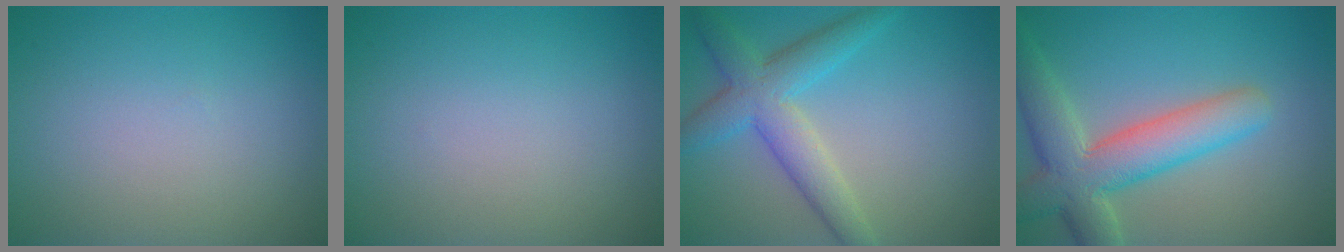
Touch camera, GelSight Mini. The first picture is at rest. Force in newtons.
{"total": 0.0}
{"total": 5.3, "press": 5.3, "slide": 0.2}
{"total": 7.4, "press": 7.4, "slide": 0.8}